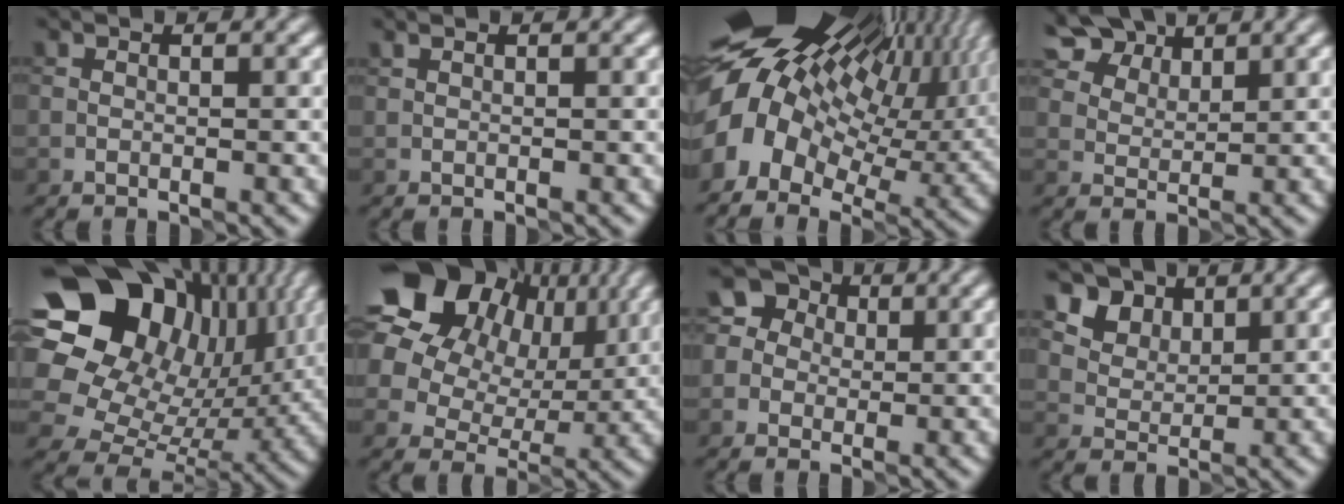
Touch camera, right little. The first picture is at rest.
{"total": 0.5, "force": [0.5, -0.1, 0.2], "torque": [-0.007, 0.004, 0.012]}
{"total": 17.3, "force": [3.4, 10.8, 13.0], "torque": [-0.255, -0.003, 0.076]}
{"total": 6.9, "force": [5.4, 3.4, 2.9], "torque": [-0.074, -0.008, 0.108]}
{"total": 20.1, "force": [7.5, 15.2, 10.9], "torque": [-0.258, 0.026, 0.147]}
{"total": 20.0, "force": [8.2, 15.2, 10.1], "torque": [-0.229, 0.058, 0.116]}
{"total": 6.3, "force": [2.3, 5.5, 2.2], "torque": [-0.046, 0.041, 0.015]}
{"total": 7.5, "force": [4.9, 4.9, 3.0], "torque": [-0.078, 0.003, 0.091]}